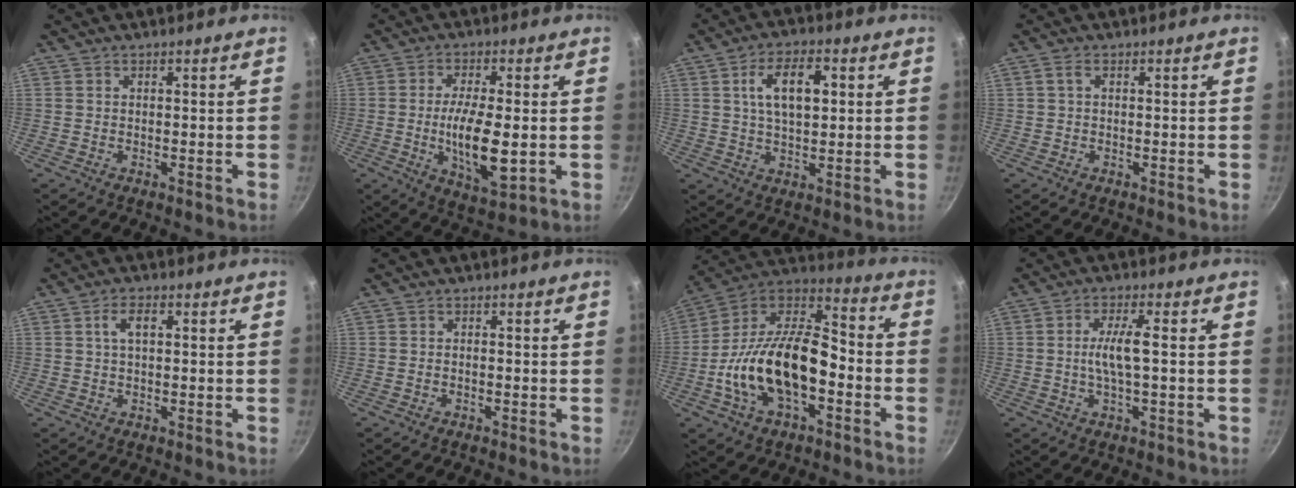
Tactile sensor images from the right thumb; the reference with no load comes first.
{"total": 11.9, "force": [-1.2, 4.1, 11.1], "torque": [-0.202, -0.007, -0.015]}
{"total": 9.5, "force": [2.3, 4.8, 7.8], "torque": [-0.123, 0.005, 0.037]}
{"total": 1.3, "force": [0.3, 0.7, 1.1], "torque": [-0.023, 0.006, 0.005]}
{"total": 3.4, "force": [0.8, 1.7, 2.8], "torque": [-0.047, 0.009, 0.016]}
{"total": 0.6, "force": [-0.3, 0.3, 0.4], "torque": [-0.009, 0.005, -0.007]}
{"total": 23.2, "force": [-5.5, 12.6, 18.6], "torque": [-0.328, 0.053, -0.115]}
{"total": 5.8, "force": [-0.1, 1.2, 5.7], "torque": [-0.119, 0.010, -0.002]}